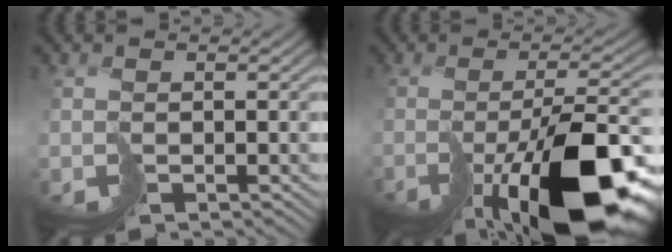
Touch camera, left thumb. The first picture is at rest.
{"total": 15.1, "force": [-6.7, 4.2, 12.8], "torque": [-0.197, -0.018, -0.098]}